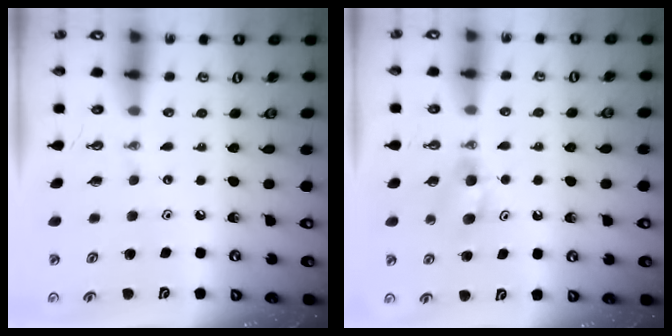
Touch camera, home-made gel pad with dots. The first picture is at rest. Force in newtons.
{"total": 3.9, "press": 3.8, "slide": 0.6}